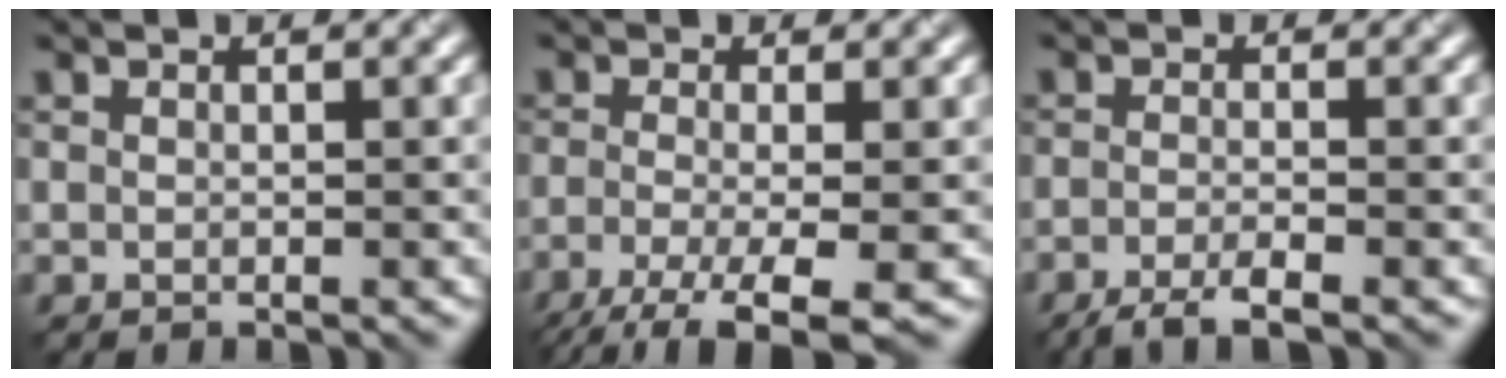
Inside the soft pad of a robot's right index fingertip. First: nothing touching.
{"total": 6.4, "force": [-3.6, 1.8, 4.9], "torque": [-0.086, -0.014, -0.067]}
{"total": 3.3, "force": [-2.3, 0.6, 2.4], "torque": [-0.043, -0.003, -0.051]}